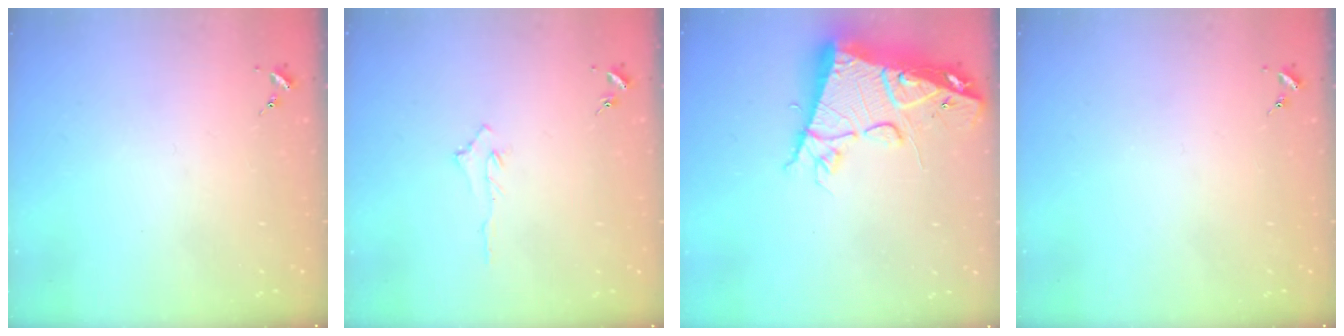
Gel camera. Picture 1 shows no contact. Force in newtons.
{"total": 2.9, "press": 2.9, "slide": 0.4}
{"total": 18.3, "press": 18.1, "slide": 2.1}
{"total": 0.0}